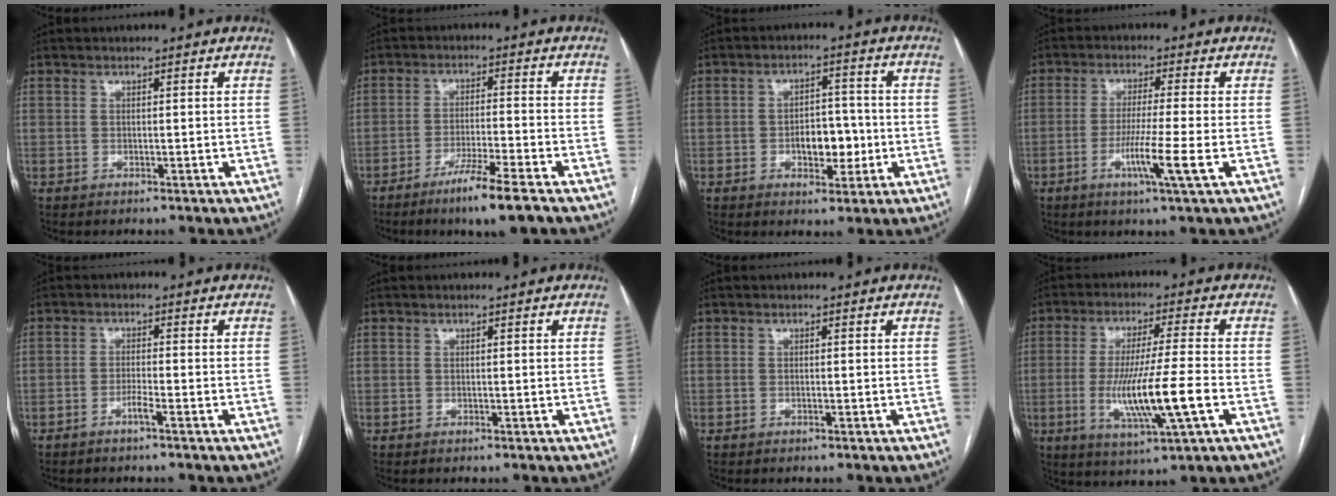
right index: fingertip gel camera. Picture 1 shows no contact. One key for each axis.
{"total": 7.5, "fx": -5.1, "fy": -0.6, "fz": 5.5, "tx": -0.095, "ty": -0.020, "tz": -0.092}
{"total": 6.2, "fx": -1.4, "fy": 3.4, "fz": 5.0, "tx": -0.074, "ty": 0.012, "tz": -0.016}
{"total": 7.4, "fx": -2.5, "fy": -1.1, "fz": 6.9, "tx": -0.128, "ty": -0.020, "tz": -0.049}
{"total": 1.9, "fx": -1.2, "fy": -0.3, "fz": 1.5, "tx": -0.029, "ty": -0.001, "tz": -0.025}
{"total": 0.0}
{"total": 0.0}
{"total": 12.1, "fx": -3.0, "fy": 0.2, "fz": 11.8, "tx": -0.225, "ty": -0.016, "tz": -0.053}